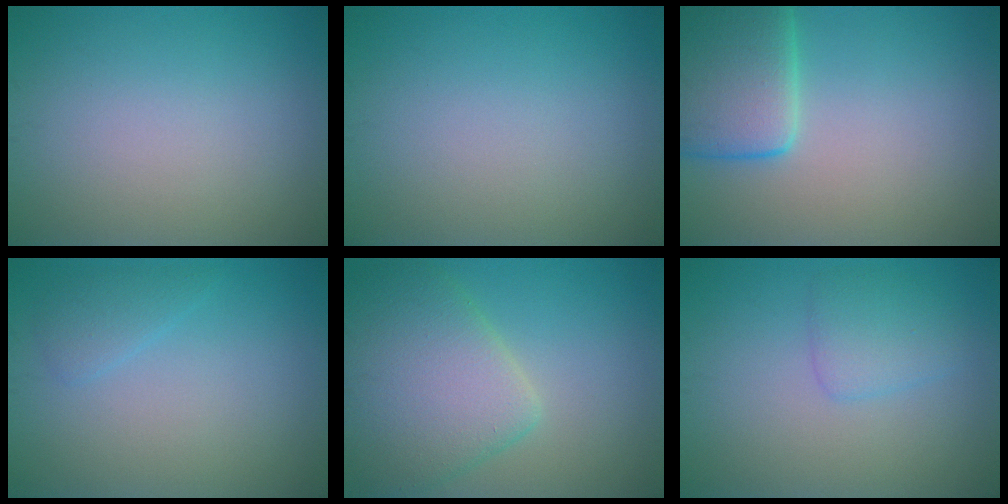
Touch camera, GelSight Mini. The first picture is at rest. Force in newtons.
{"total": 0.0}
{"total": 6.9, "press": 6.9, "slide": 0.6}
{"total": 1.4, "press": 1.4, "slide": 0.1}
{"total": 7.1, "press": 7.1, "slide": 0.3}
{"total": 2.2, "press": 2.2, "slide": 0.1}